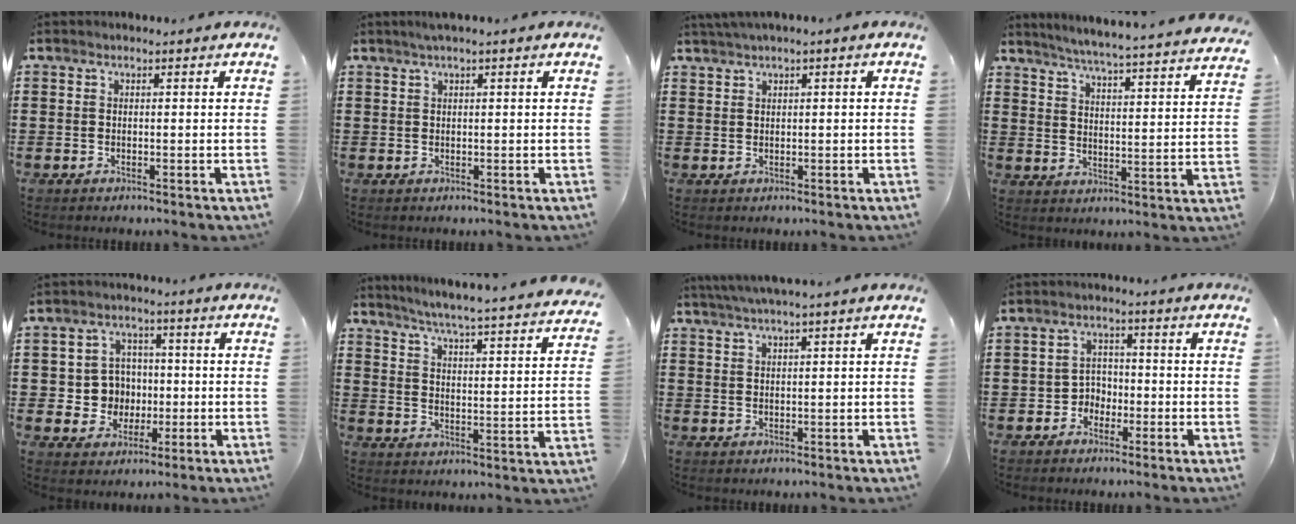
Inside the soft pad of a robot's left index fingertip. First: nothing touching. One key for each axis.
{"total": 1.1, "fx": 0.5, "fy": -0.1, "fz": 1.0, "tx": -0.017, "ty": 0.000, "tz": 0.008}
{"total": 1.1, "fx": 0.7, "fy": -0.1, "fz": 0.9, "tx": -0.016, "ty": -0.001, "tz": 0.014}
{"total": 5.1, "fx": 4.8, "fy": -1.0, "fz": 1.4, "tx": -0.050, "ty": -0.043, "tz": 0.077}
{"total": 6.2, "fx": 0.0, "fy": 5.9, "fz": 1.8, "tx": -0.051, "ty": 0.015, "tz": 0.001}
{"total": 5.0, "fx": 4.7, "fy": -1.0, "fz": 1.6, "tx": -0.055, "ty": -0.045, "tz": 0.072}
{"total": 2.6, "fx": 2.1, "fy": -0.6, "fz": 1.4, "tx": -0.029, "ty": 0.003, "tz": 0.039}
{"total": 3.0, "fx": -1.7, "fy": 2.4, "fz": 0.8, "tx": -0.026, "ty": 0.008, "tz": -0.038}